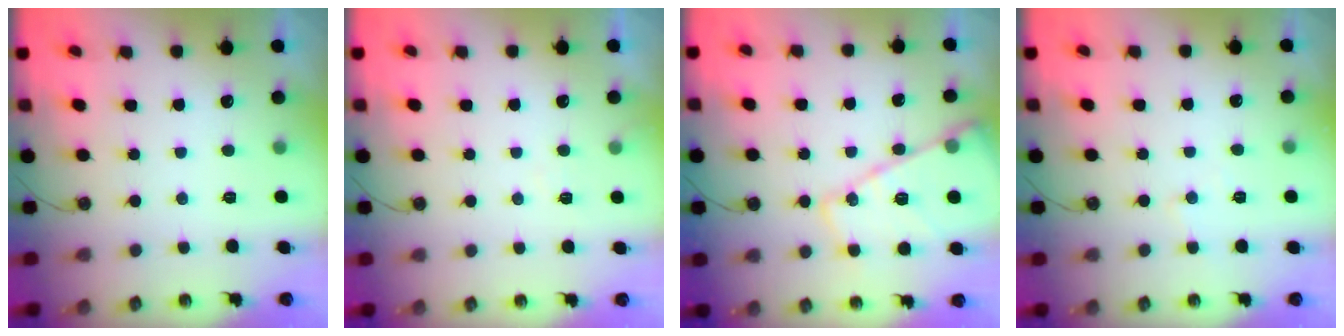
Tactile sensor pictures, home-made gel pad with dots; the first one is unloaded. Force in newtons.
{"total": 3.8, "press": 3.7, "slide": 0.6}
{"total": 16.0, "press": 16.0, "slide": 1.6}
{"total": 4.4, "press": 4.3, "slide": 0.5}